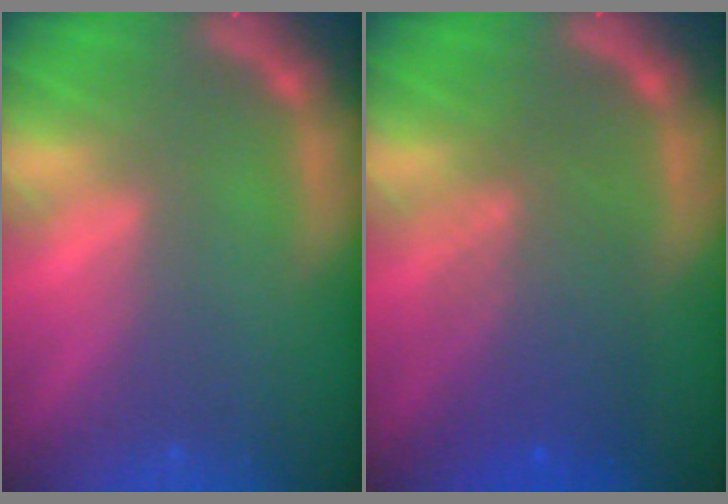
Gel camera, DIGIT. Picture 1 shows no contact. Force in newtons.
{"total": 6.1}